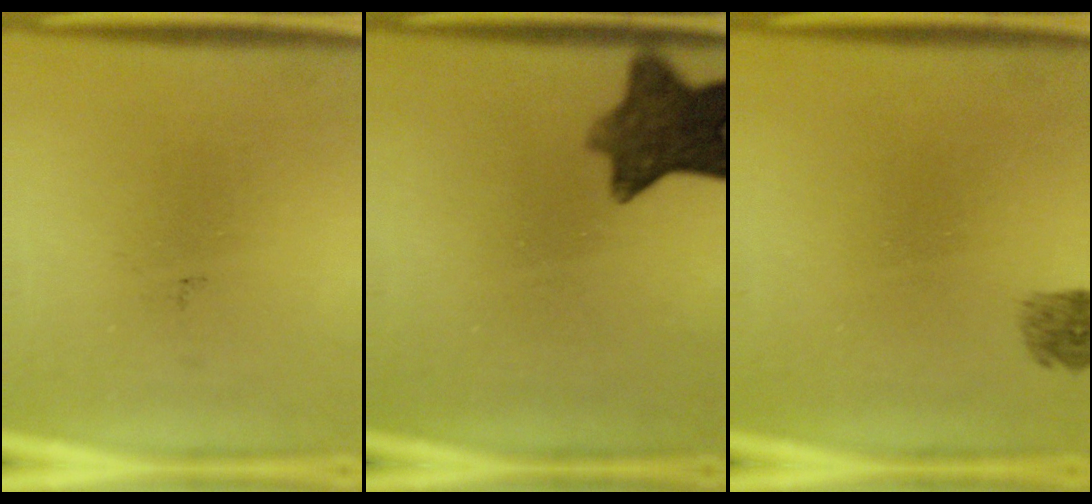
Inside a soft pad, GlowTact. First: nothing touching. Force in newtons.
{"total": 9.2}
{"total": 1.4}